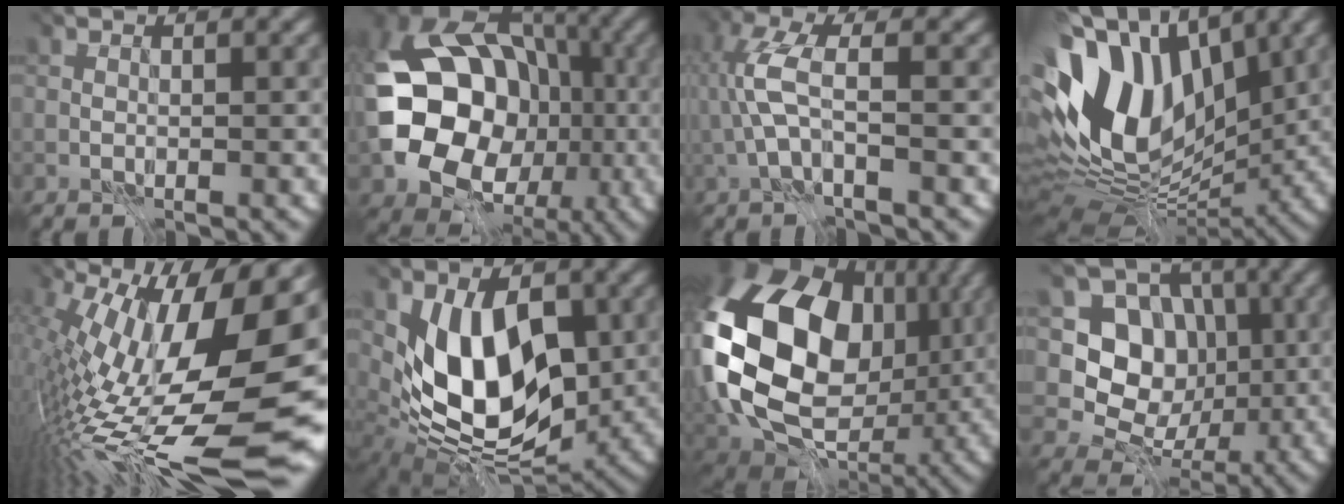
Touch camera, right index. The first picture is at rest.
{"total": 15.6, "force": [-3.2, 11.9, 9.6], "torque": [-0.156, -0.016, -0.031]}
{"total": 3.9, "force": [-2.2, 0.1, 3.2], "torque": [-0.103, -0.006, -0.023]}
{"total": 13.3, "force": [-0.2, 8.9, 9.8], "torque": [-0.216, -0.007, 0.019]}
{"total": 17.6, "force": [-3.1, 6.3, 16.2], "torque": [-0.268, -0.048, -0.027]}
{"total": 7.3, "force": [-1.8, 4.0, 5.8], "torque": [-0.116, -0.029, -0.005]}
{"total": 16.4, "force": [-0.6, 12.4, 10.7], "torque": [-0.242, -0.026, 0.026]}
{"total": 5.4, "force": [-1.3, 4.8, 1.9], "torque": [-0.018, -0.027, -0.017]}